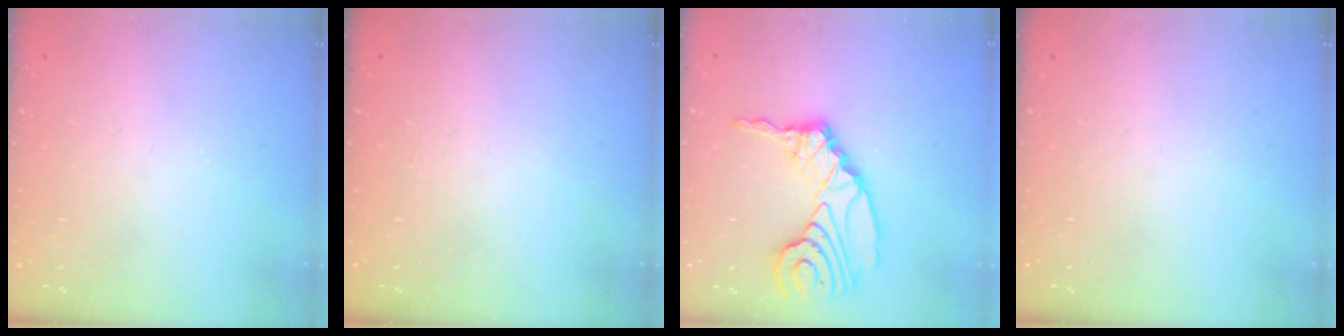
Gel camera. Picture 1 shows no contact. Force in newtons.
{"total": 0.0}
{"total": 14.7, "press": 14.6, "slide": 2.0}
{"total": 0.0}